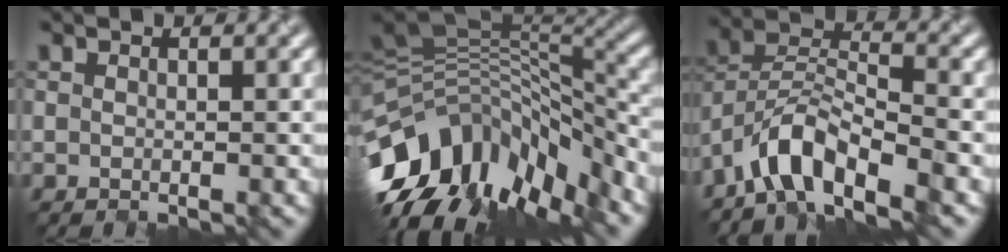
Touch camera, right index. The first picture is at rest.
{"total": 12.9, "force": [-6.6, 6.4, 9.1], "torque": [-0.177, 0.023, -0.123]}
{"total": 6.7, "force": [-5.1, 2.2, 3.7], "torque": [-0.061, 0.005, -0.100]}